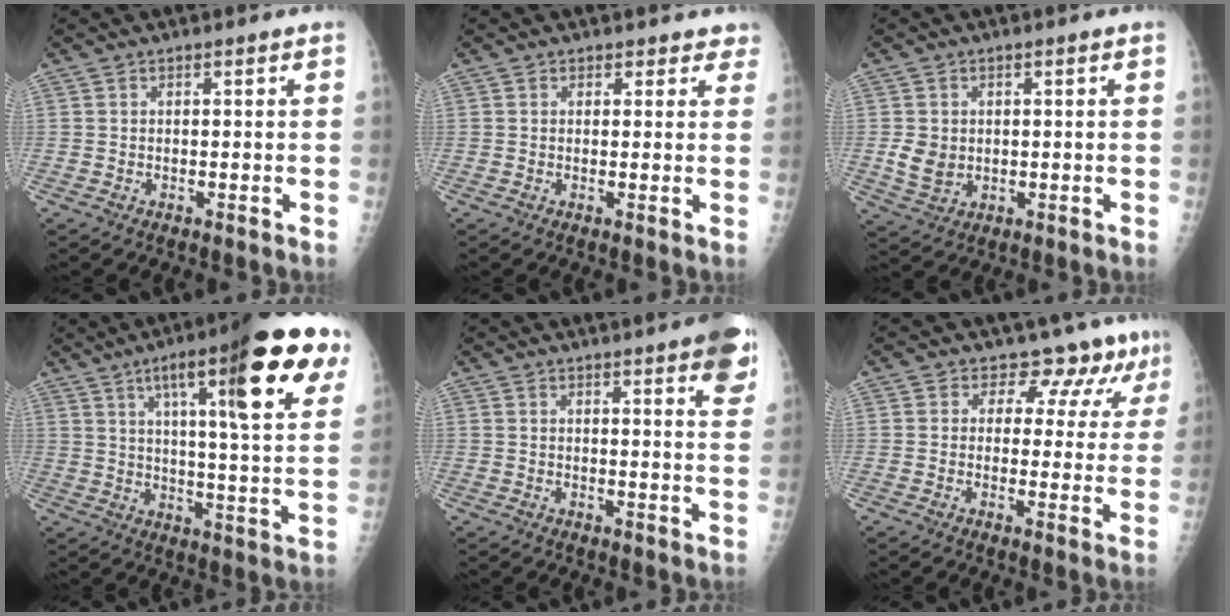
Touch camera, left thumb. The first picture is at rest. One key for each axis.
{"total": 3.0, "fx": 2.5, "fy": 1.8, "fz": 0.0, "tx": 0.038, "ty": -0.011, "tz": 0.013}
{"total": 4.9, "fx": 0.1, "fy": 4.0, "fz": 2.8, "tx": -0.039, "ty": -0.005, "tz": 0.013}
{"total": 25.0, "fx": 11.9, "fy": 4.5, "fz": 21.5, "tx": -0.293, "ty": -0.020, "tz": 0.171}
{"total": 9.8, "fx": 5.7, "fy": 1.6, "fz": 7.9, "tx": -0.078, "ty": -0.017, "tz": 0.060}
{"total": 8.5, "fx": 6.5, "fy": 5.0, "fz": 2.0, "tx": 0.019, "ty": -0.030, "tz": 0.059}